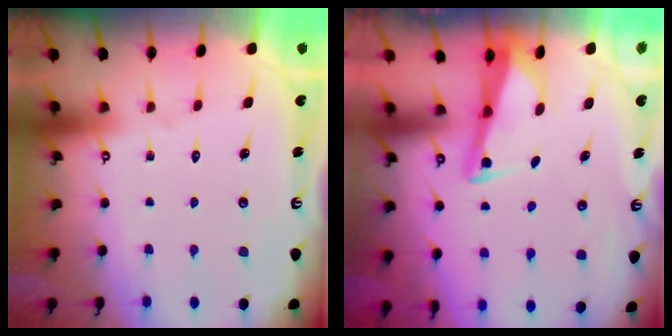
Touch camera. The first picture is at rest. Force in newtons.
{"total": 2.7, "press": 2.7, "slide": 0.3}